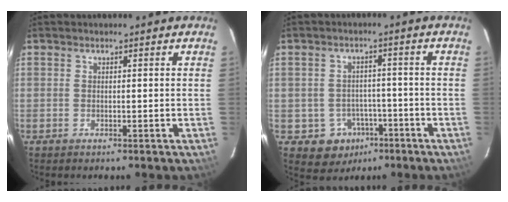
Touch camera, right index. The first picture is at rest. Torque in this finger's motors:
{"motor_torque": [0.09, -0.15, -0.28, -0.18]}